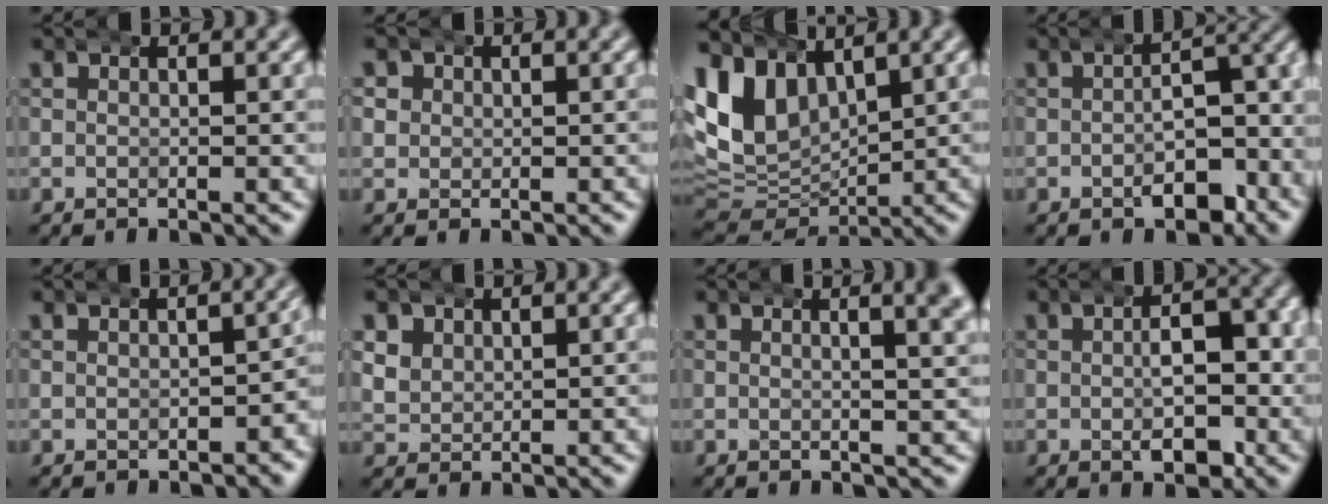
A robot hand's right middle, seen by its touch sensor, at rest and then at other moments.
{"total": 2.8, "force": [0.4, 2.6, 0.9], "torque": [-0.030, -0.007, 0.010]}
{"total": 12.0, "force": [1.9, 9.9, 6.6], "torque": [-0.161, -0.011, 0.034]}
{"total": 6.3, "force": [-2.1, 2.8, 5.2], "torque": [-0.049, 0.000, -0.030]}
{"total": 1.8, "force": [-1.1, 0.9, 1.1], "torque": [-0.010, 0.001, -0.016]}
{"total": 4.5, "force": [0.9, 4.1, 1.6], "torque": [-0.056, -0.010, 0.021]}
{"total": 3.9, "force": [2.1, 1.0, 3.2], "torque": [-0.036, 0.012, 0.028]}
{"total": 6.1, "force": [-0.4, 3.1, 5.2], "torque": [-0.067, 0.001, -0.008]}